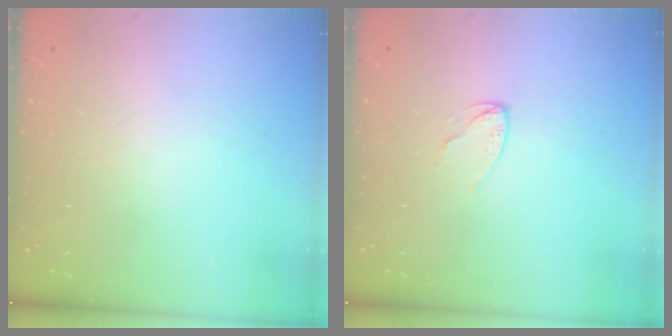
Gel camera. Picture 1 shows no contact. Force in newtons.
{"total": 3.6, "press": 3.6, "slide": 0.4}